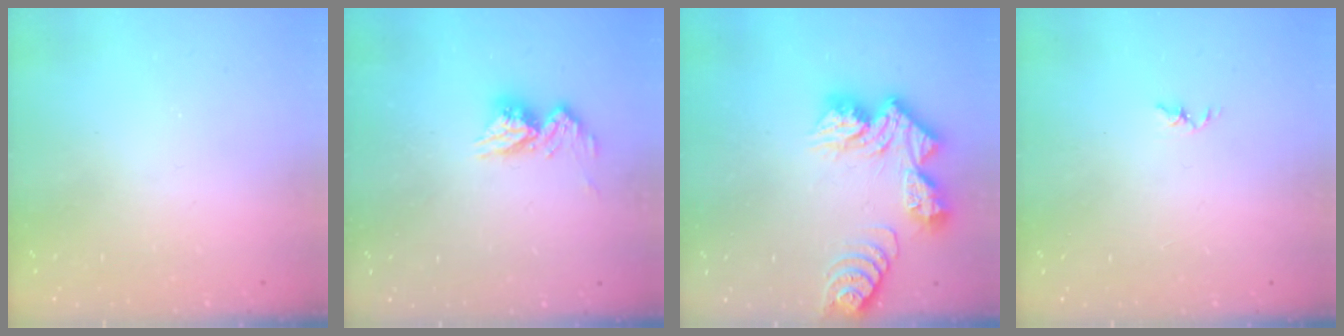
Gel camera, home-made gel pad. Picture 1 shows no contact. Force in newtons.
{"total": 10.7, "press": 10.7, "slide": 1.0}
{"total": 14.7, "press": 14.7, "slide": 1.3}
{"total": 1.8, "press": 1.7, "slide": 0.3}